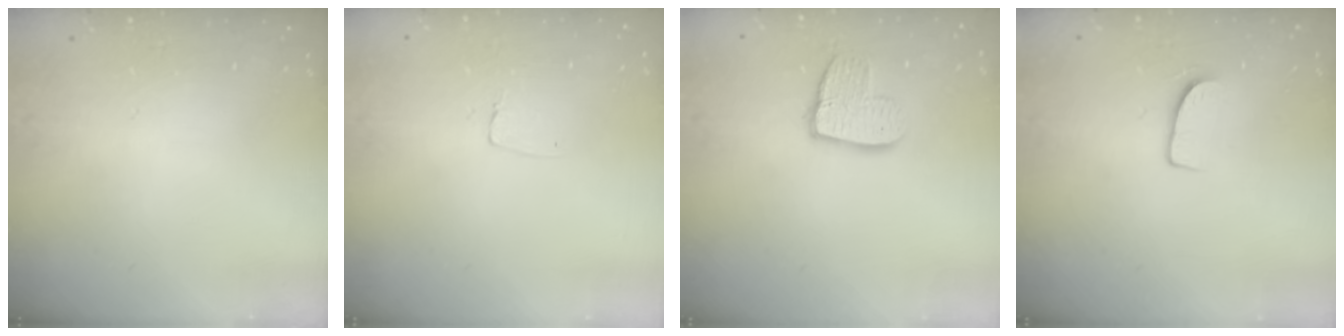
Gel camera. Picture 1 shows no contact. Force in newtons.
{"total": 3.5, "press": 3.5, "slide": 0.2}
{"total": 10.5, "press": 10.5, "slide": 0.8}
{"total": 6.4, "press": 6.4, "slide": 0.6}